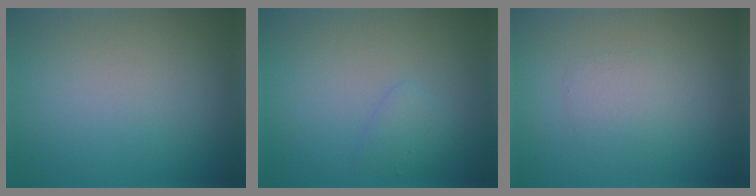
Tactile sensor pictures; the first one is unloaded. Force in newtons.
{"total": 1.3, "press": 1.3, "slide": 0.1}
{"total": 1.6, "press": 1.6, "slide": 0.0}